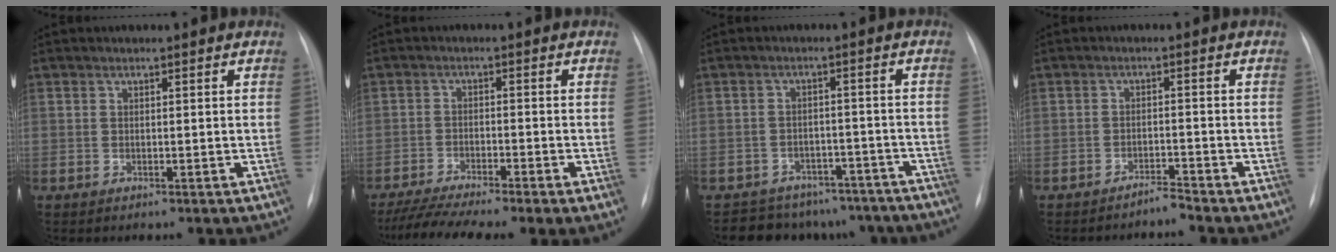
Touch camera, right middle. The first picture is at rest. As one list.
[{"total": 10.3, "force": [-7.8, 0.7, 6.6], "torque": [-0.113, -0.015, -0.128]}, {"total": 12.0, "force": [-10.4, 5.8, 1.5], "torque": [-0.001, 0.028, -0.115]}, {"total": 1.9, "force": [-1.9, -0.4, -0.1], "torque": [0.010, -0.005, -0.029]}]